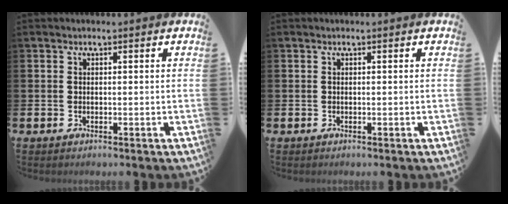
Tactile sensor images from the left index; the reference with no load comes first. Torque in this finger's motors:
{"motor_torque": [0.00, 0.00, 0.00, 0.02]}